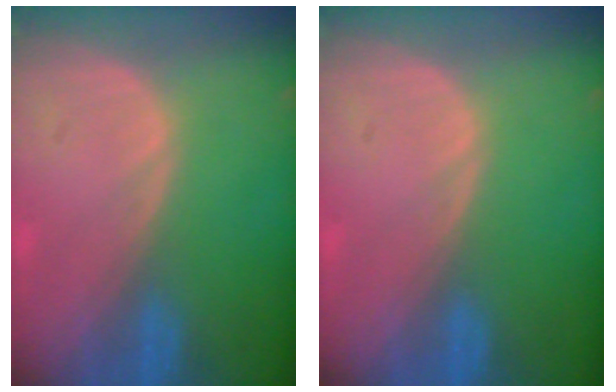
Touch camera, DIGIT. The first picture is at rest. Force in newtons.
{"total": 0.0}